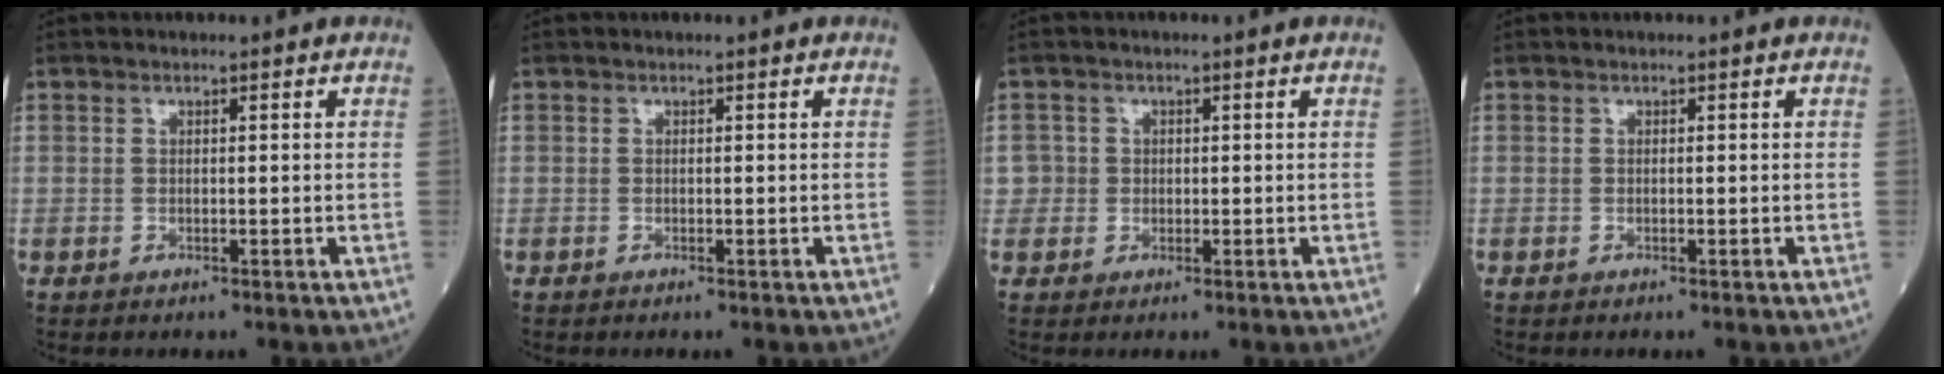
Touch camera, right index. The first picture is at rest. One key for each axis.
{"total": 0.0}
{"total": 2.2, "fx": 0.1, "fy": 2.2, "fz": -0.1, "tx": 0.017, "ty": 0.007, "tz": -0.002}
{"total": 0.0}